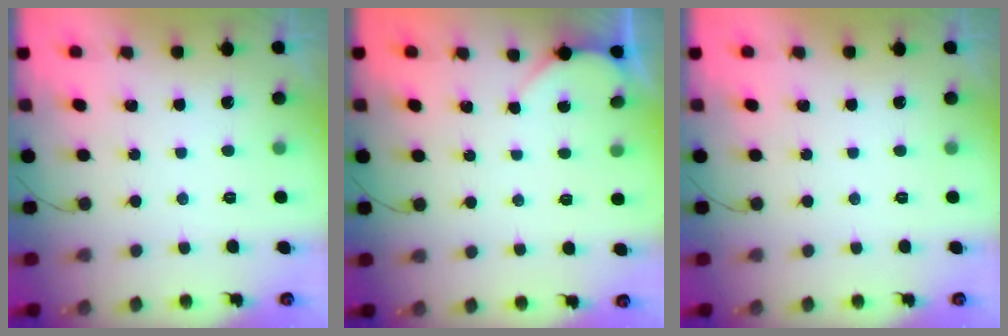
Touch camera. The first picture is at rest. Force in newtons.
{"total": 1.8, "press": 1.8, "slide": 0.2}
{"total": 0.0}